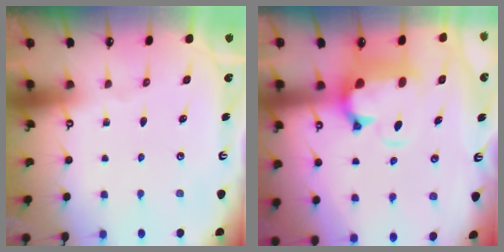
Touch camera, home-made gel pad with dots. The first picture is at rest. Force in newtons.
{"total": 2.6, "press": 2.1, "slide": 1.5}